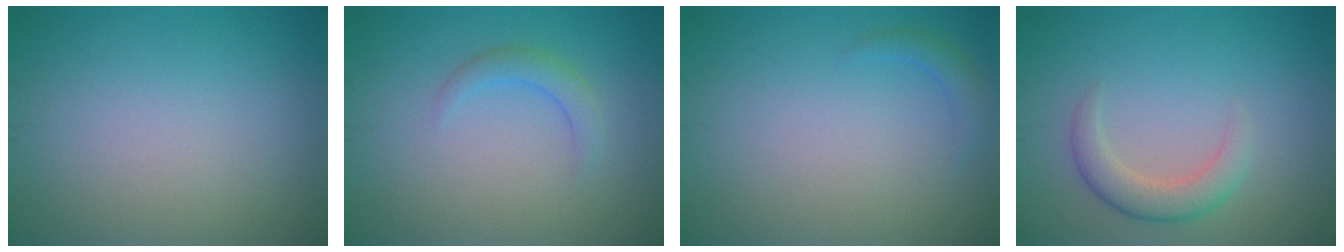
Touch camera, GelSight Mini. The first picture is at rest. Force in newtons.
{"total": 1.8, "press": 1.8, "slide": 0.2}
{"total": 1.2, "press": 1.2, "slide": 0.1}
{"total": 2.9, "press": 2.9, "slide": 0.2}